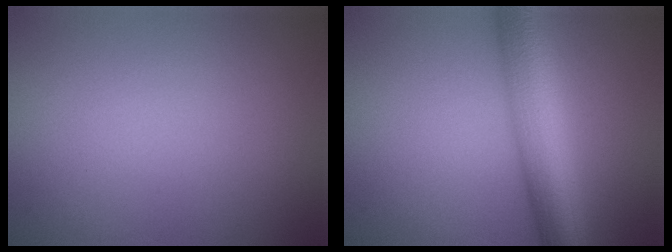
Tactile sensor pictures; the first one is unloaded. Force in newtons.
{"total": 8.5, "press": 8.5, "slide": 0.2}